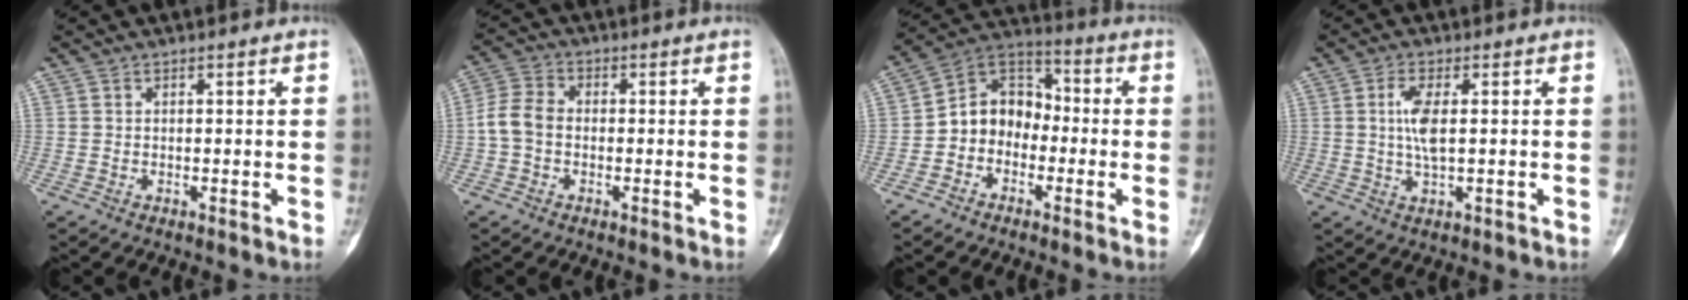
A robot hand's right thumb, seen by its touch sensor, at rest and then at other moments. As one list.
[{"total": 5.6, "force": [-0.9, 4.2, 3.7], "torque": [-0.074, 0.017, -0.027]}, {"total": 10.2, "force": [-2.1, 8.3, 5.5], "torque": [-0.064, 0.050, -0.055]}, {"total": 5.4, "force": [0.5, 1.6, 5.2], "torque": [-0.116, -0.004, 0.010]}]